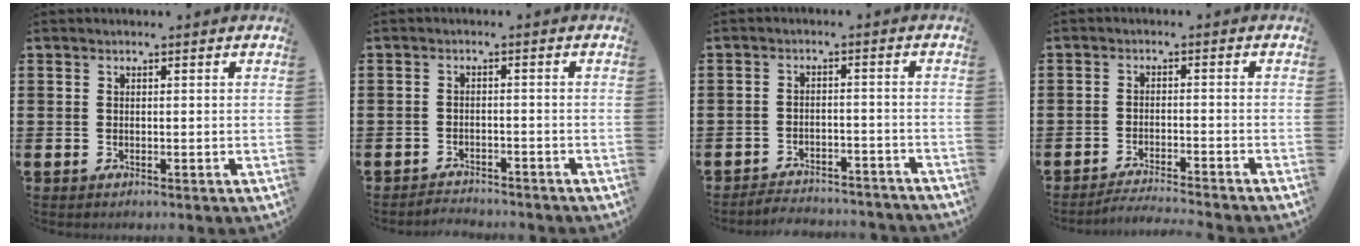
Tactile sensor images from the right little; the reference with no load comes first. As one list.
[{"total": 2.0, "force": [-1.9, 0.1, -0.3], "torque": [-0.002, 0.004, -0.043]}, {"total": 3.0, "force": [-3.0, 0.2, -0.2], "torque": [-0.003, 0.004, -0.065]}, {"total": 2.3, "force": [-2.3, -0.4, 0.3], "torque": [-0.005, 0.003, -0.047]}]